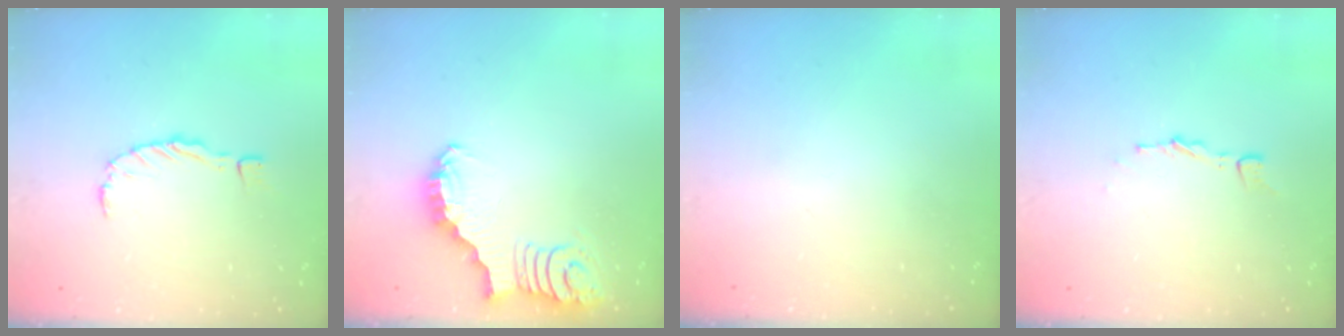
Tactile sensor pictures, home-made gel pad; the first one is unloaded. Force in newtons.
{"total": 2.7, "press": 2.7, "slide": 0.5}
{"total": 0.0}
{"total": 2.6, "press": 2.6, "slide": 0.2}